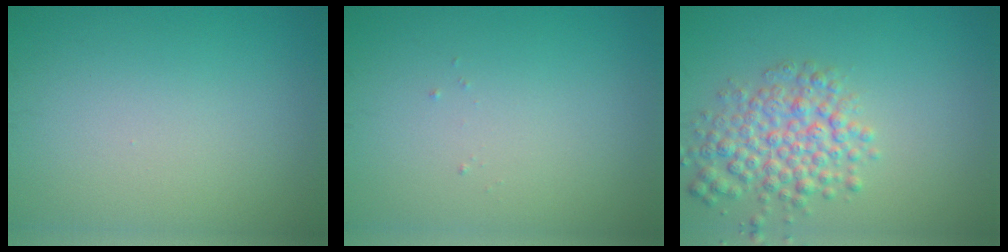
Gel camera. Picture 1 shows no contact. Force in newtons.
{"total": 0.0}
{"total": 4.6, "press": 4.6, "slide": 0.2}